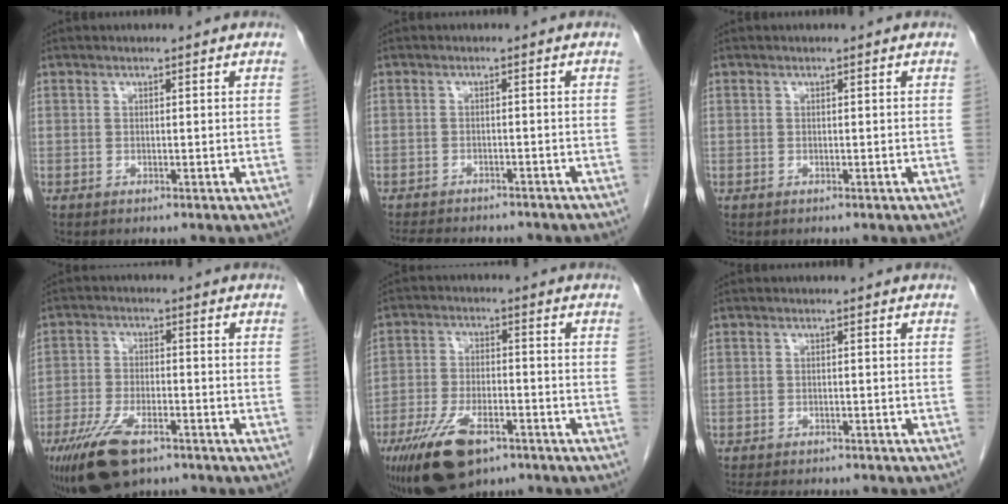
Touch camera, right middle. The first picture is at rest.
{"total": 12.3, "force": [-10.7, 3.7, 4.9], "torque": [-0.085, -0.002, -0.133]}
{"total": 0.0}
{"total": 10.5, "force": [-6.9, 4.0, 6.9], "torque": [-0.136, -0.013, -0.119]}
{"total": 11.8, "force": [-7.4, 4.7, 8.0], "torque": [-0.155, -0.009, -0.126]}
{"total": 10.8, "force": [-9.3, 3.2, 4.5], "torque": [-0.070, -0.002, -0.116]}